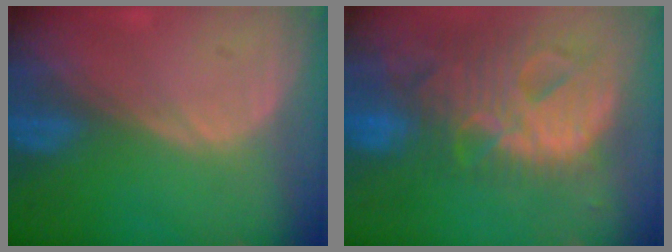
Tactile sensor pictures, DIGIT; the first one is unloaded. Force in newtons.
{"total": 13.3, "press": 11.4, "slide": 7.0}